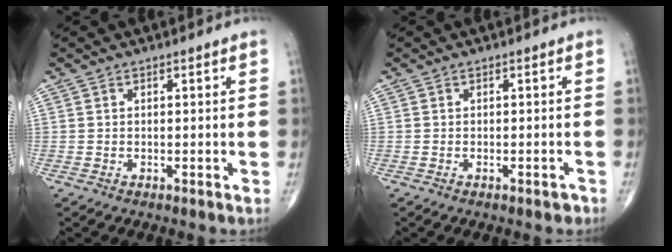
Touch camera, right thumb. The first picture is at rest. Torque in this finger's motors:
{"motor_torque": [-0.20, 0.53, -0.10, -0.17, 0.00]}